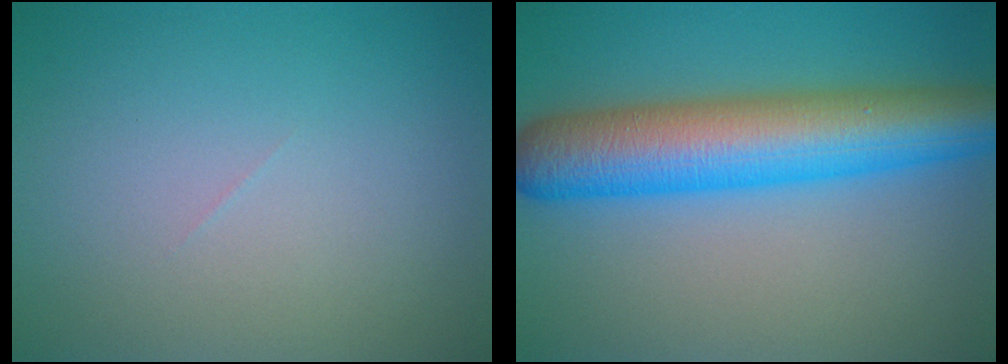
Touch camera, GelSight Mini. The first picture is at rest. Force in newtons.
{"total": 10.0, "press": 10.0, "slide": 0.2}